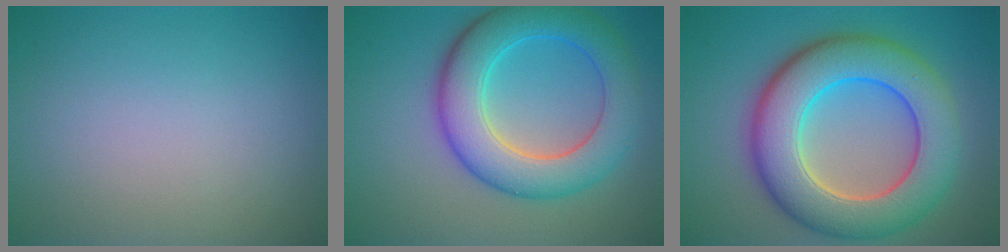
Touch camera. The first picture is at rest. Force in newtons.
{"total": 8.1, "press": 8.1, "slide": 0.2}
{"total": 10.7, "press": 10.7, "slide": 0.6}